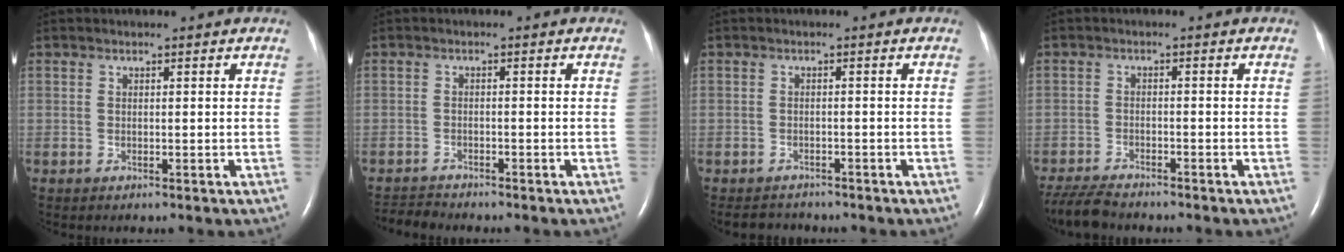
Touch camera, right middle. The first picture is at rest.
{"total": 2.7, "force": [-2.7, 0.1, -0.2], "torque": [0.001, -0.015, -0.048]}
{"total": 4.0, "force": [-3.7, 1.4, 0.4], "torque": [-0.009, -0.007, -0.055]}
{"total": 6.3, "force": [-5.8, 0.9, 2.1], "torque": [-0.040, -0.021, -0.103]}